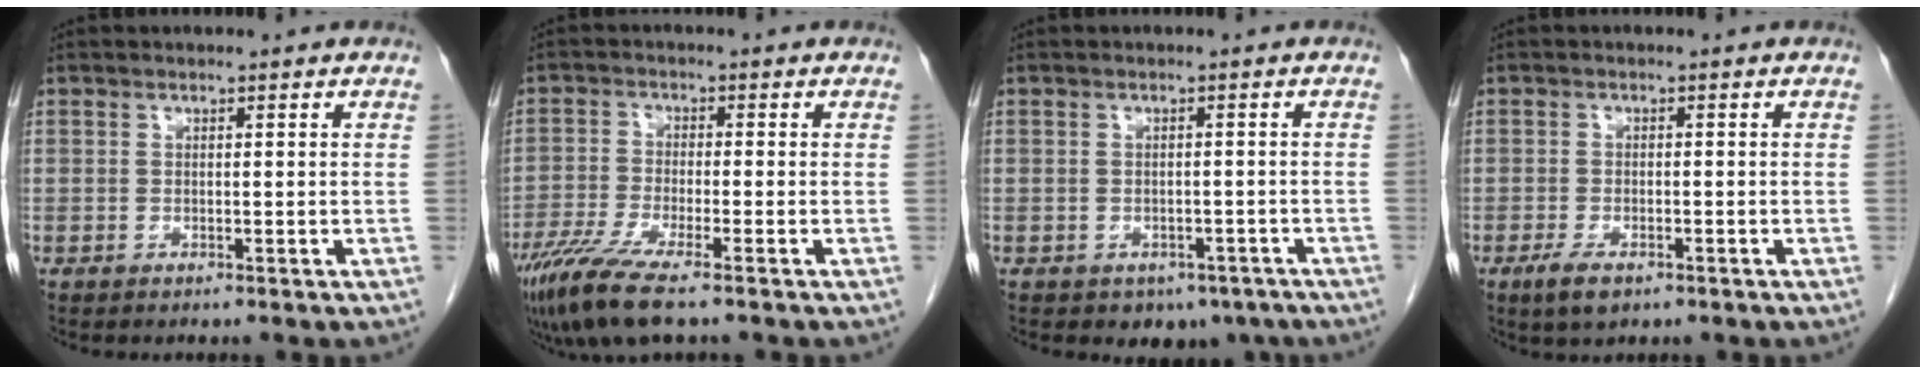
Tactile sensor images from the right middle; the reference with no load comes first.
{"total": 8.1, "force": [-5.6, 0.5, 5.8], "torque": [-0.113, -0.021, -0.105]}
{"total": 4.9, "force": [-3.4, 3.2, 1.4], "torque": [-0.005, 0.006, -0.039]}
{"total": 3.4, "force": [-2.0, 1.4, 2.4], "torque": [-0.050, -0.004, -0.031]}